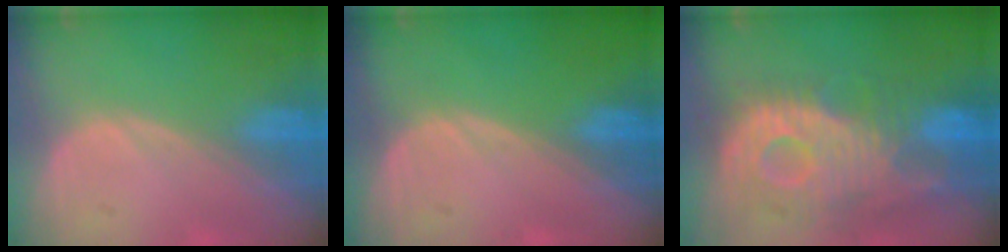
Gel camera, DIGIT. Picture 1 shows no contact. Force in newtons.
{"total": 0.0}
{"total": 12.3, "press": 10.9, "slide": 5.7}